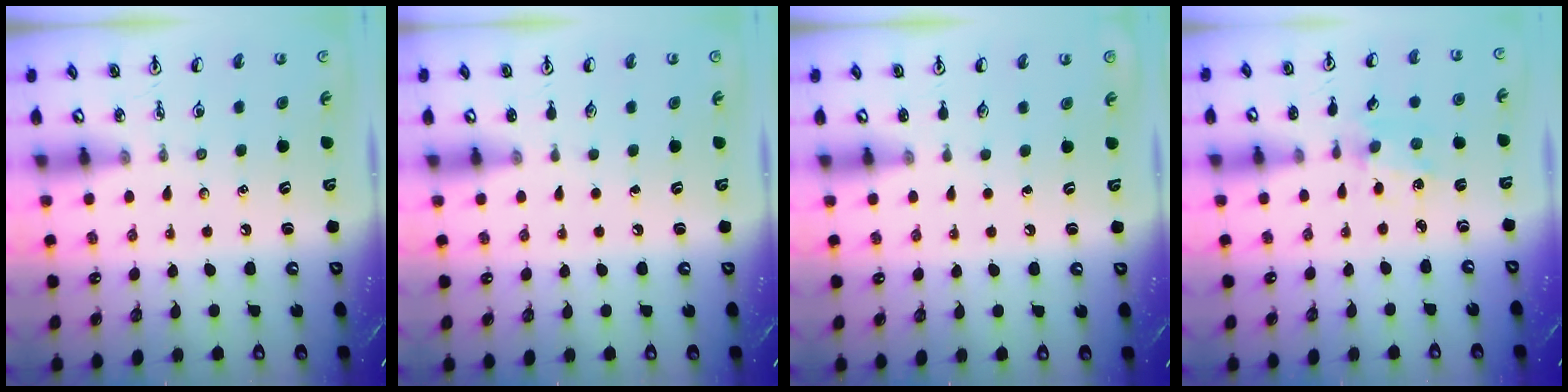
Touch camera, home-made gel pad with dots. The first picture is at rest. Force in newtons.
{"total": 0.0}
{"total": 0.0}
{"total": 1.6, "press": 1.5, "slide": 0.3}